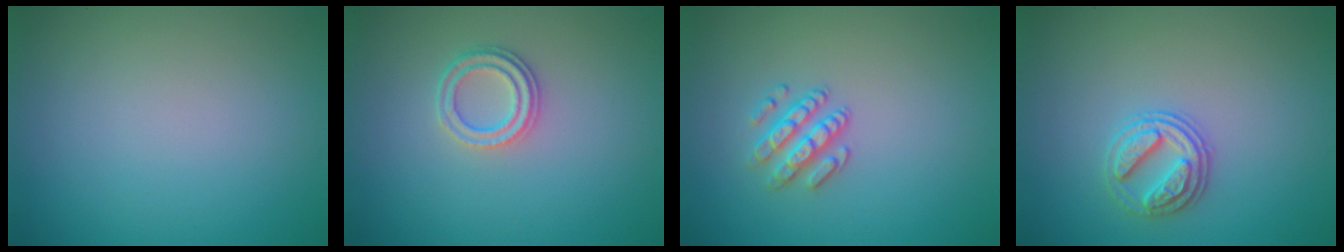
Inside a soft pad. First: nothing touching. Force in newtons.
{"total": 2.3, "press": 2.1, "slide": 1.0}
{"total": 2.5, "press": 2.3, "slide": 0.9}
{"total": 2.7, "press": 2.7, "slide": 0.7}